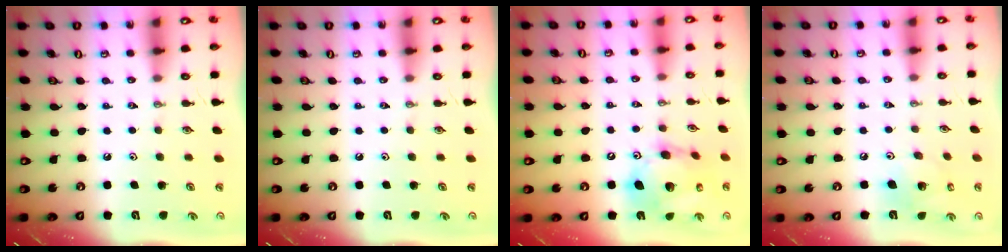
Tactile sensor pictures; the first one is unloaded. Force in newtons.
{"total": 0.0}
{"total": 16.6, "press": 16.5, "slide": 2.0}
{"total": 11.2, "press": 11.0, "slide": 2.0}